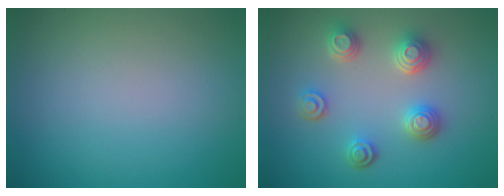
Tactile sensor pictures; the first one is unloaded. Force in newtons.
{"total": 3.9, "press": 3.3, "slide": 2.0}